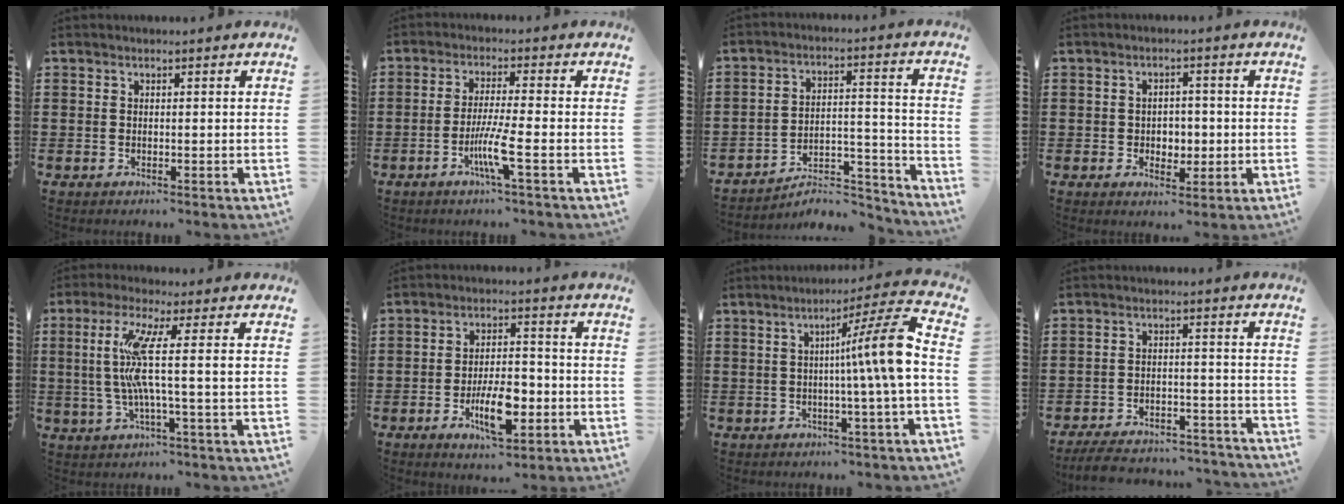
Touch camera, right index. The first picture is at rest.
{"total": 6.1, "force": [-2.4, -0.1, 5.6], "torque": [-0.114, -0.018, -0.047]}
{"total": 5.7, "force": [-5.3, 1.3, 1.8], "torque": [-0.029, 0.004, -0.104]}
{"total": 2.8, "force": [-0.5, 2.5, 1.3], "torque": [-0.026, 0.005, -0.016]}
{"total": 10.2, "force": [0.9, 0.5, 10.1], "torque": [-0.213, -0.012, 0.001]}
{"total": 8.5, "force": [-3.0, 3.5, 7.2], "torque": [-0.134, -0.005, -0.054]}
{"total": 11.0, "force": [0.0, -0.5, 11.0], "torque": [-0.173, -0.012, -0.012]}
{"total": 6.0, "force": [-5.8, 0.9, 1.4], "torque": [-0.030, 0.010, -0.114]}